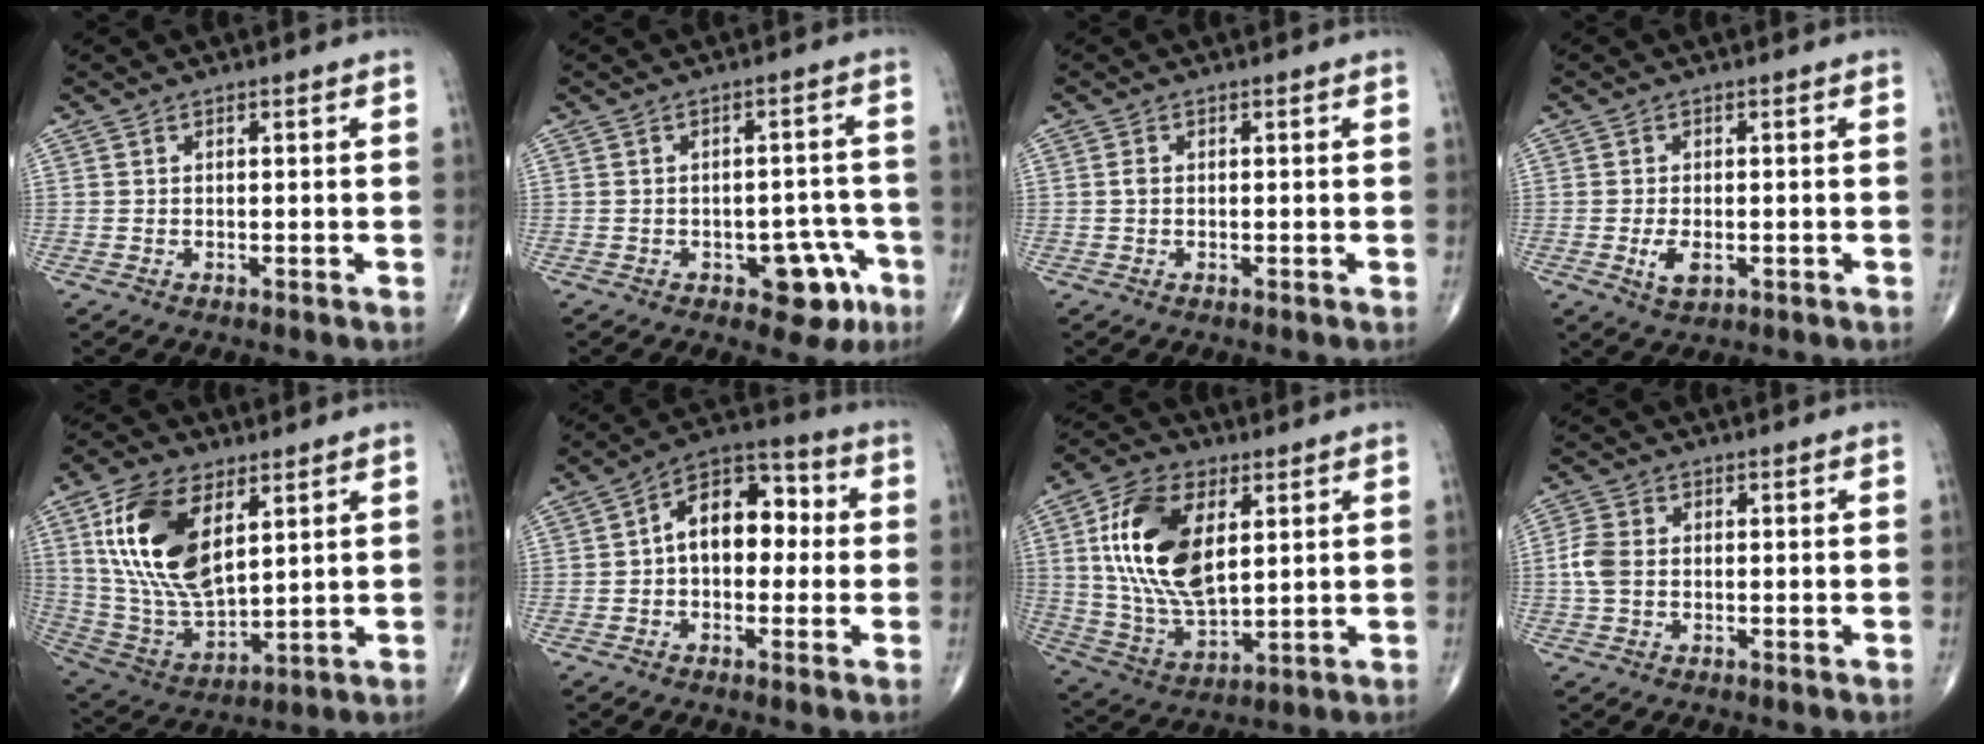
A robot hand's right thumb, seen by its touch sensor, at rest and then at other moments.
{"total": 7.8, "force": [-3.7, 4.2, 5.3], "torque": [-0.027, 0.027, -0.043]}
{"total": 0.8, "force": [0.0, 0.6, 0.6], "torque": [-0.012, 0.000, -0.002]}
{"total": 3.6, "force": [-0.9, 1.9, 2.9], "torque": [-0.052, -0.005, -0.013]}
{"total": 19.0, "force": [7.0, 9.6, 14.8], "torque": [-0.277, -0.027, 0.140]}
{"total": 12.2, "force": [0.7, 7.7, 9.4], "torque": [-0.114, 0.039, -0.003]}
{"total": 18.6, "force": [4.8, 9.9, 14.9], "torque": [-0.276, -0.014, 0.093]}
{"total": 4.1, "force": [-0.3, 2.9, 2.9], "torque": [-0.075, 0.007, -0.013]}